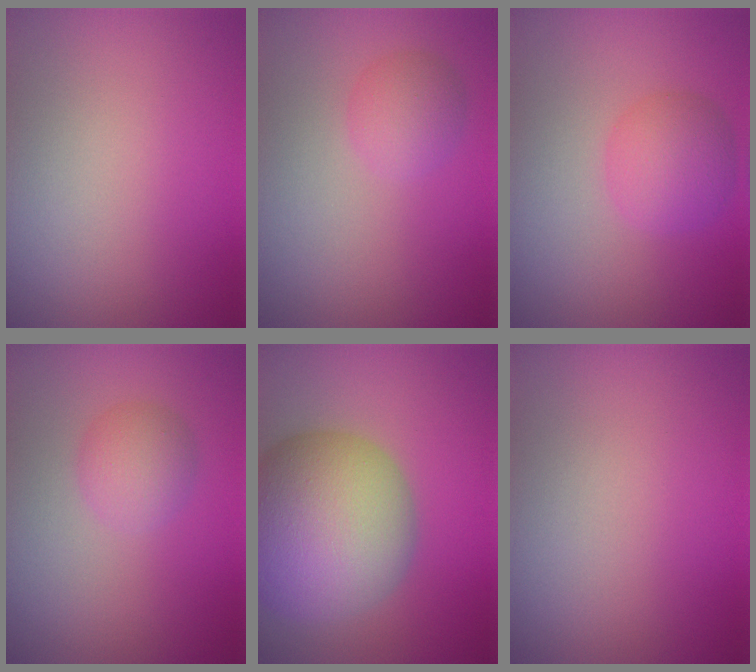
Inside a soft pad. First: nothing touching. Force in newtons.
{"total": 2.2, "press": 2.2, "slide": 0.1}
{"total": 3.5, "press": 3.5, "slide": 0.0}
{"total": 2.4, "press": 2.4, "slide": 0.1}
{"total": 12.0, "press": 12.0, "slide": 0.5}
{"total": 0.0}